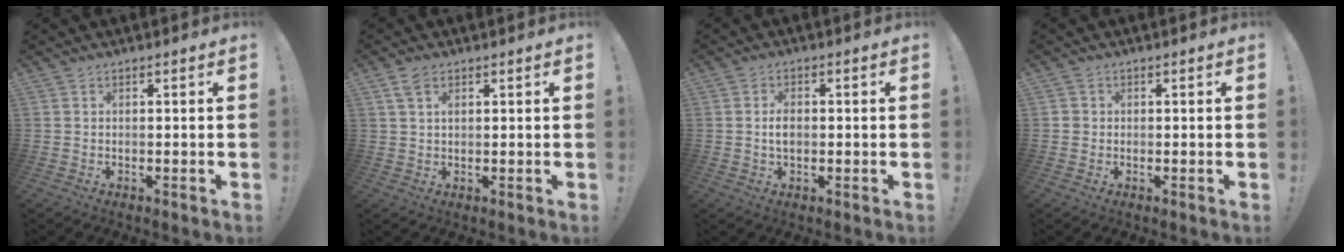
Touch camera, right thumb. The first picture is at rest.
{"total": 2.6, "force": [1.4, 1.5, 1.6], "torque": [-0.022, -0.003, 0.023]}
{"total": 3.3, "force": [-0.1, 2.0, 2.6], "torque": [-0.036, 0.003, -0.005]}
{"total": 1.4, "force": [0.1, 1.4, 0.2], "torque": [0.001, 0.002, 0.002]}